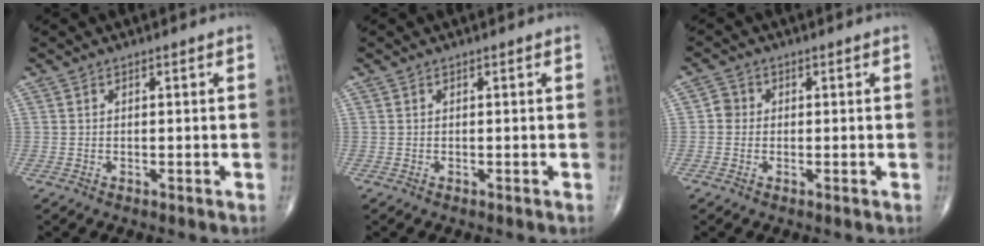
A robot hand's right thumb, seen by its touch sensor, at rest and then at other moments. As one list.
[{"total": 0.0}, {"total": 2.2, "force": [-0.1, 2.1, 0.8], "torque": [0.000, 0.006, -0.008]}]